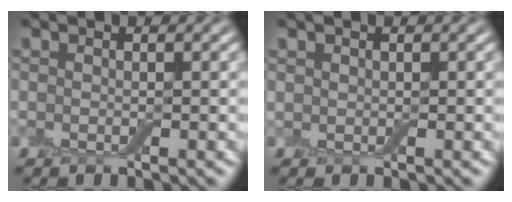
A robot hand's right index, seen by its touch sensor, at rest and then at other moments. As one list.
[{"total": 0.6, "force": [0.4, 0.4, 0.0], "torque": [0.003, 0.001, 0.010]}]